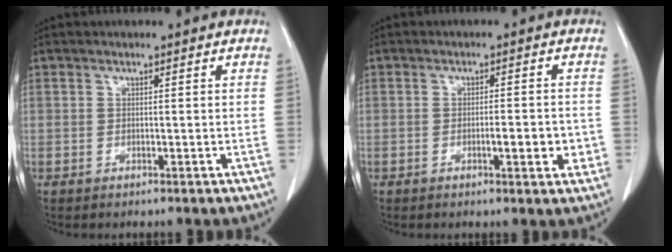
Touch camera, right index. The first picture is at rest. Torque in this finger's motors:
{"motor_torque": [0.82, -0.42, 0.40, 0.06]}